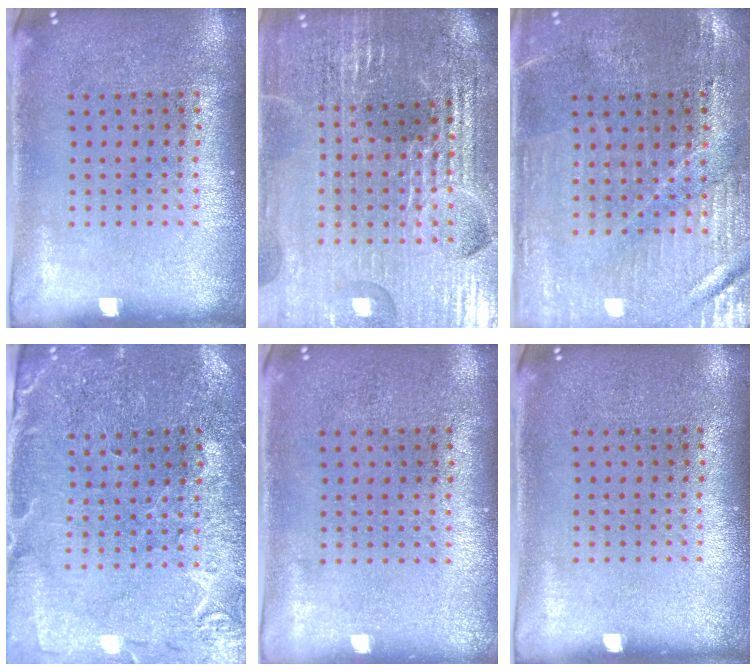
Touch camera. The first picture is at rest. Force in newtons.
{"total": 5.0, "press": 4.7, "slide": 1.7}
{"total": 1.3, "press": 1.3, "slide": 0.2}
{"total": 0.7, "press": 0.7, "slide": 0.3}
{"total": 0.0}
{"total": 0.0}